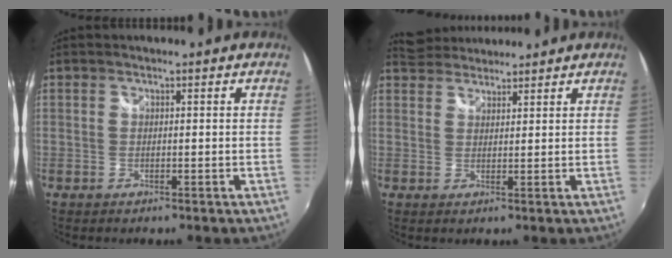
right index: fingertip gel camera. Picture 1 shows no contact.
{"total": 5.1, "force": [4.7, 1.6, 0.7], "torque": [-0.016, 0.021, 0.079]}